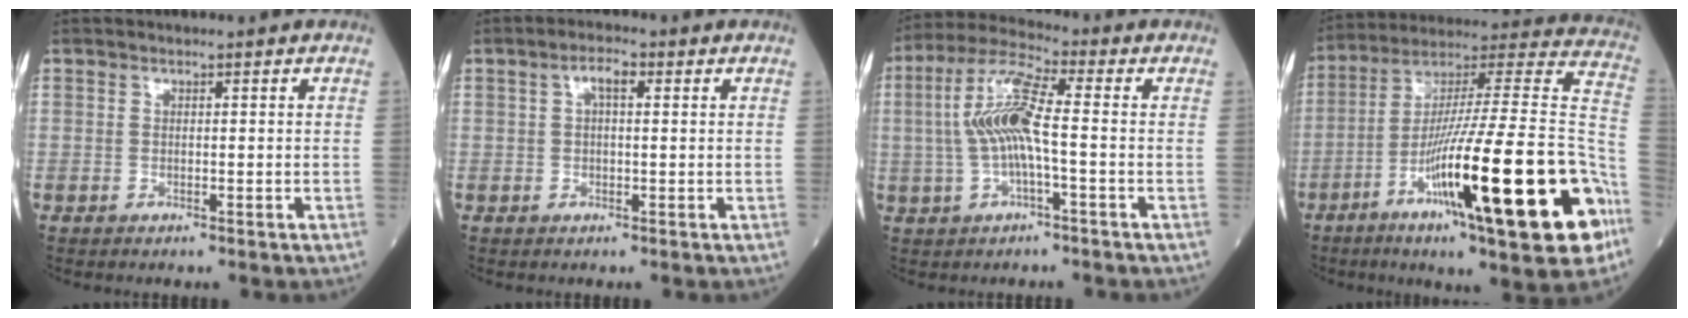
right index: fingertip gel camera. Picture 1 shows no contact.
{"total": 2.8, "force": [0.7, 1.0, 2.5], "torque": [-0.049, 0.011, 0.012]}
{"total": 9.2, "force": [-0.6, 1.5, 9.1], "torque": [-0.193, 0.020, -0.015]}
{"total": 33.4, "force": [-12.7, 3.3, 30.8], "torque": [-0.420, -0.032, -0.217]}